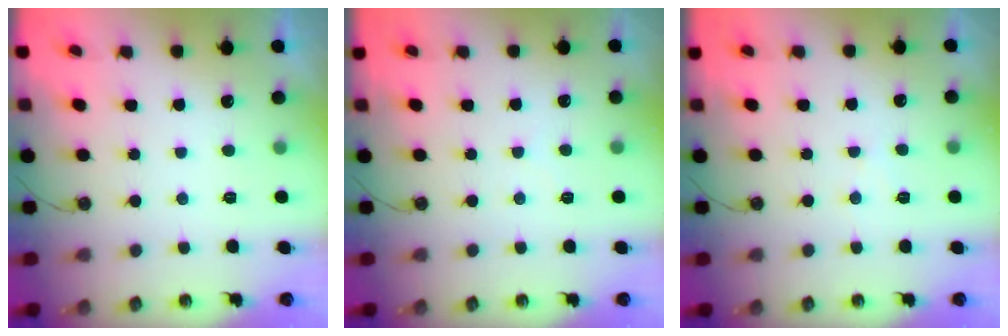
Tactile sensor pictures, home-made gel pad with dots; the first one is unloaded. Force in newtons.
{"total": 2.1, "press": 2.0, "slide": 0.4}
{"total": 5.2, "press": 5.1, "slide": 0.8}